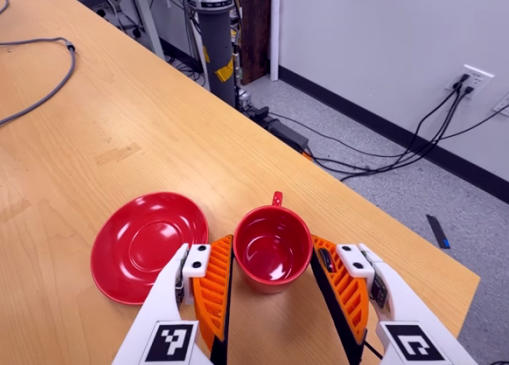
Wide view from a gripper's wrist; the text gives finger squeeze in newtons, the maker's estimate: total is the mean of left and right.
{"total": 3.0, "left": 0.8, "right": 5.3}